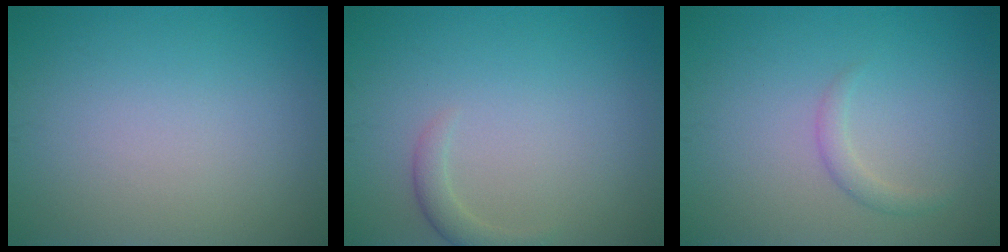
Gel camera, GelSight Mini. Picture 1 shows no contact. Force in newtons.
{"total": 1.5, "press": 1.5, "slide": 0.1}
{"total": 1.3, "press": 1.3, "slide": 0.1}